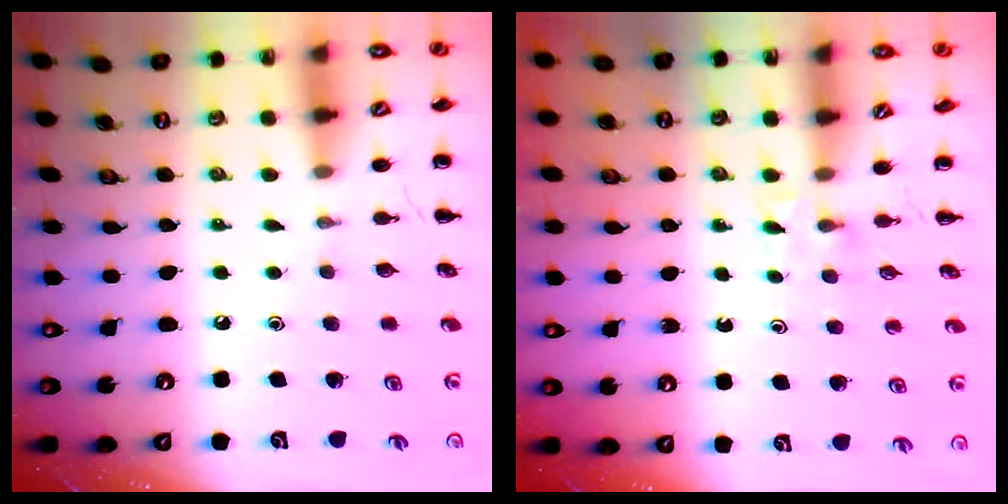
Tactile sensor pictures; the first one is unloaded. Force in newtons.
{"total": 2.2, "press": 2.0, "slide": 0.9}